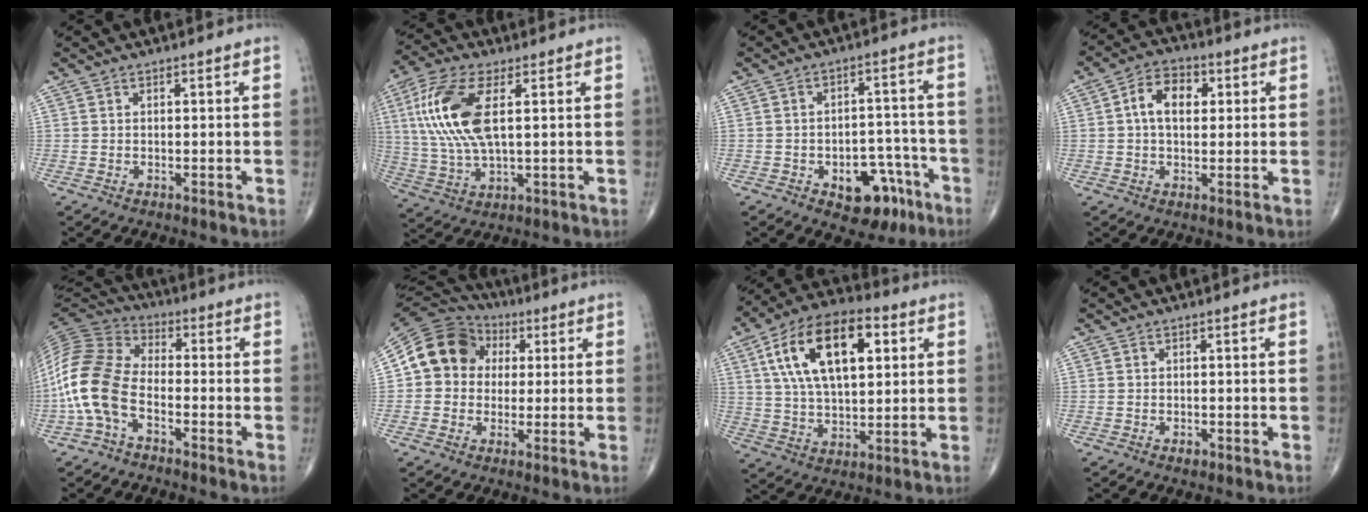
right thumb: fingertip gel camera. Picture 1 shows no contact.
{"total": 14.8, "force": [3.4, 6.1, 13.1], "torque": [-0.298, 0.000, 0.067]}
{"total": 10.9, "force": [-5.6, 6.5, 6.8], "torque": [-0.053, 0.048, -0.069]}
{"total": 7.7, "force": [1.4, 5.0, 5.7], "torque": [-0.081, 0.013, 0.015]}
{"total": 14.1, "force": [-4.2, 8.3, 10.5], "torque": [-0.230, 0.044, -0.095]}
{"total": 13.2, "force": [2.2, 11.4, 6.3], "torque": [-0.096, 0.024, 0.028]}
{"total": 19.5, "force": [6.2, 9.8, 15.7], "torque": [-0.257, 0.003, 0.103]}
{"total": 0.9, "force": [-0.5, 0.6, 0.5], "torque": [-0.008, 0.000, -0.007]}